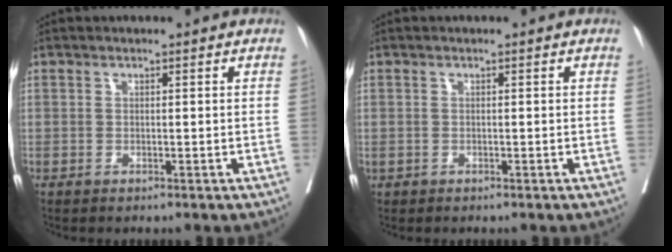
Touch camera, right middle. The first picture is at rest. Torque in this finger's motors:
{"motor_torque": [0.61, -0.58, 0.41, 0.21]}